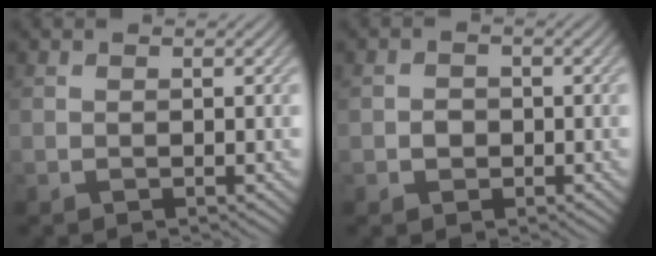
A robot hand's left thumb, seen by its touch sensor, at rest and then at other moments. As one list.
[{"total": 1.5, "force": [-0.5, 1.3, 0.5], "torque": [-0.006, -0.001, -0.013]}]